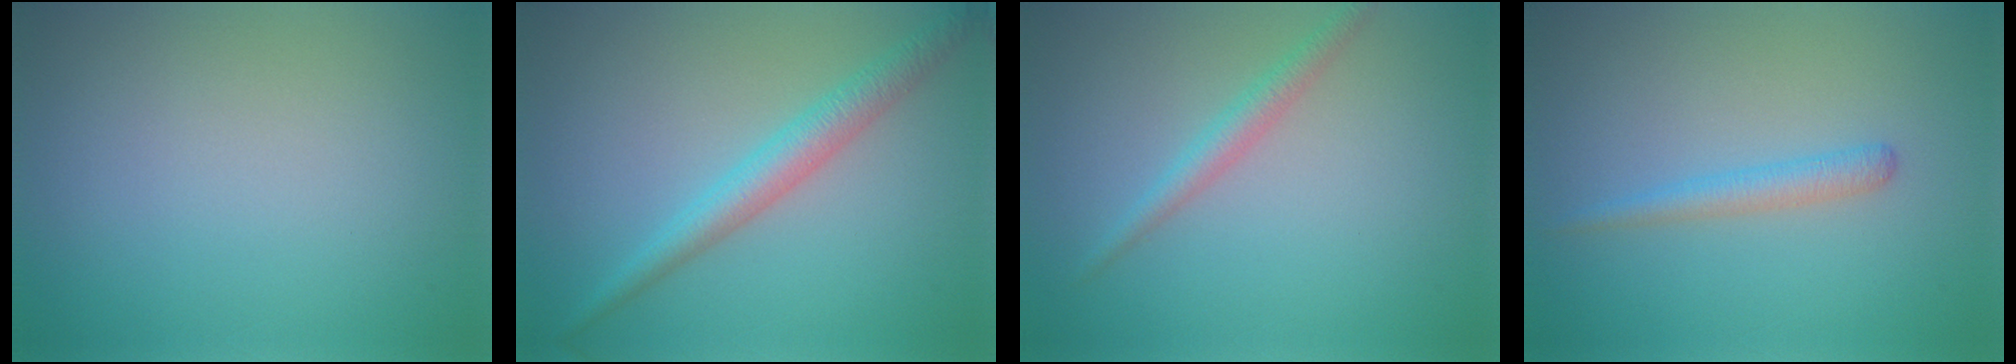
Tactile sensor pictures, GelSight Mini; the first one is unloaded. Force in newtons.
{"total": 3.3, "press": 3.3, "slide": 0.0}
{"total": 2.0, "press": 2.0, "slide": 0.1}
{"total": 1.8, "press": 1.8, "slide": 0.1}